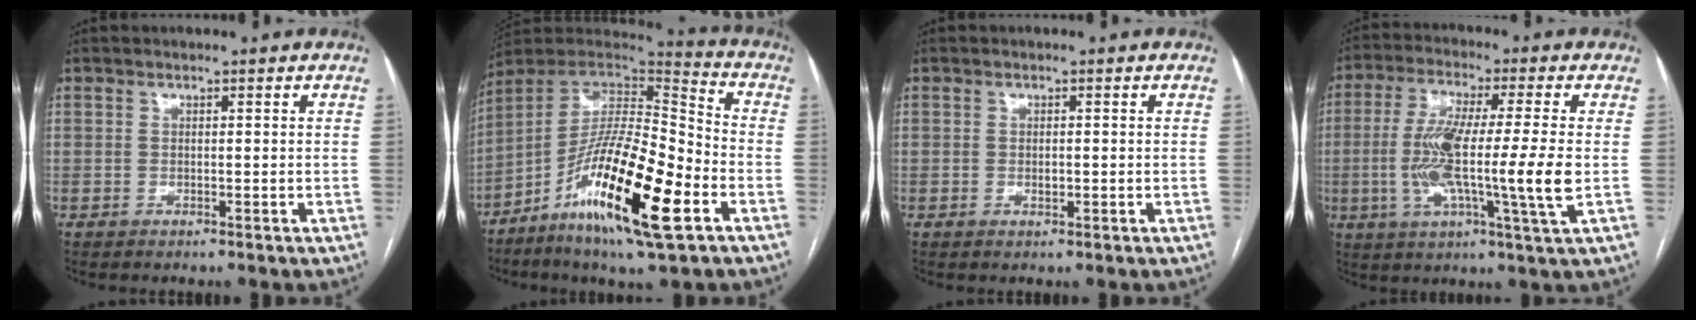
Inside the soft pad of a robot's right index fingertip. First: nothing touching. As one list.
[{"total": 20.7, "force": [-8.6, 2.7, 18.6], "torque": [-0.337, -0.026, -0.152]}, {"total": 1.0, "force": [-0.1, 0.4, 0.9], "torque": [-0.018, -0.001, -0.001]}, {"total": 14.3, "force": [-1.4, -0.1, 14.2], "torque": [-0.272, -0.013, -0.036]}]